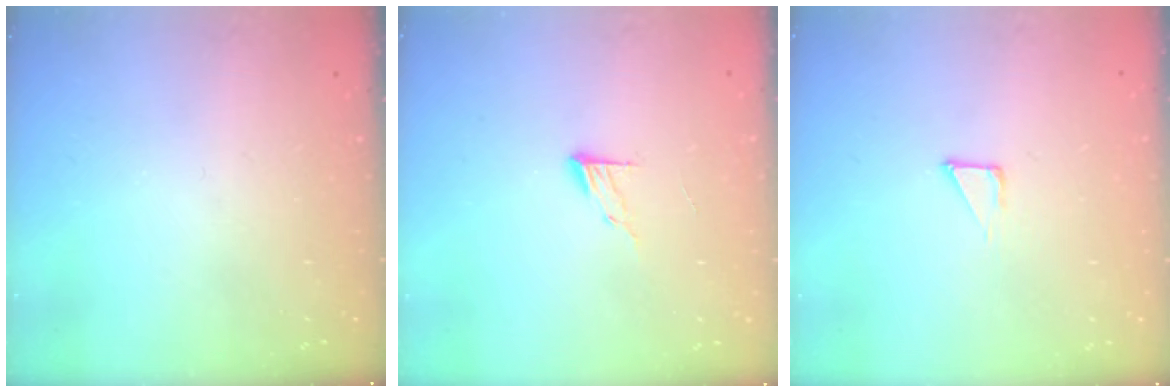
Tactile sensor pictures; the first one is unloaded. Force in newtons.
{"total": 6.1, "press": 6.1, "slide": 0.5}
{"total": 2.3, "press": 2.3, "slide": 0.1}